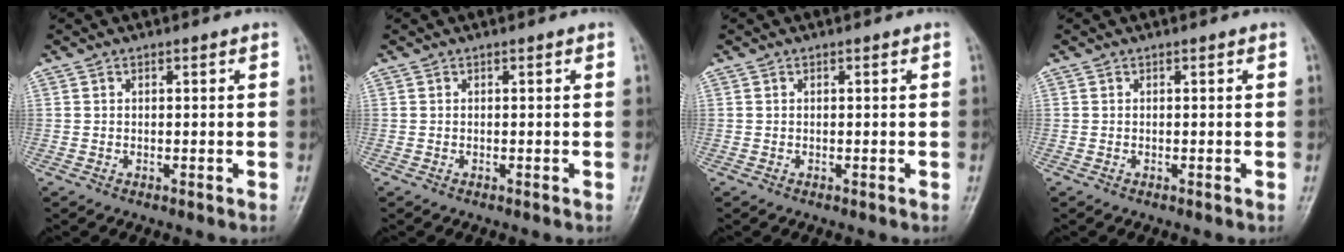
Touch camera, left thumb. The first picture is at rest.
{"total": 0.0}
{"total": 0.0}
{"total": 0.0}